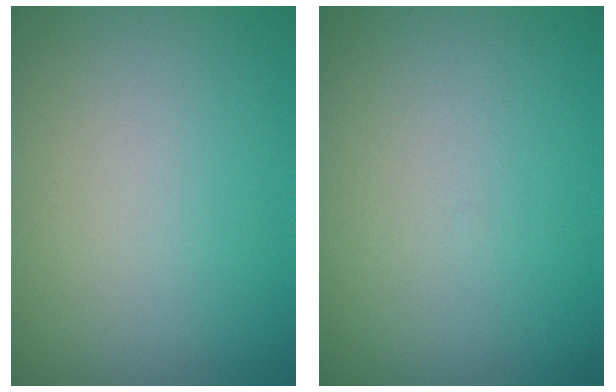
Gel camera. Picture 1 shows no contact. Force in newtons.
{"total": 0.0}